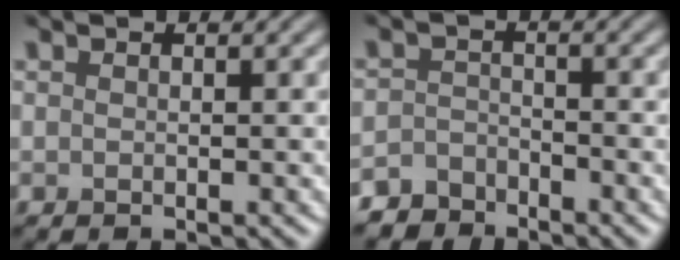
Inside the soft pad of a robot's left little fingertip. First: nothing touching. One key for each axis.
{"total": 3.2, "fx": -2.9, "fy": 1.3, "fz": 0.1, "tx": 0.009, "ty": 0.000, "tz": -0.060}